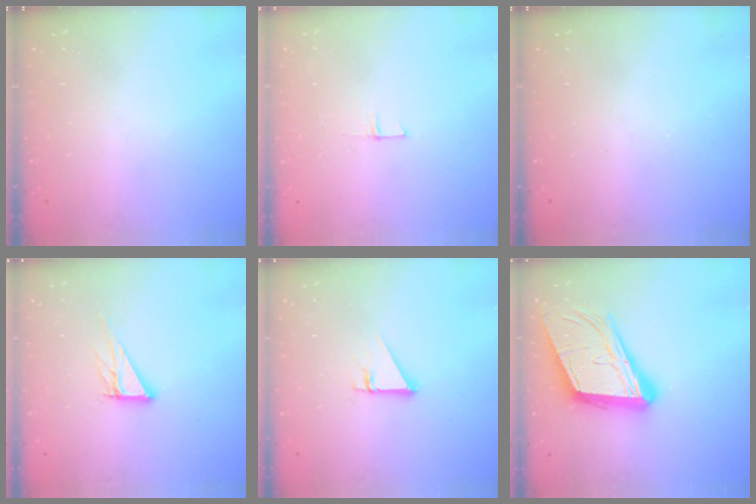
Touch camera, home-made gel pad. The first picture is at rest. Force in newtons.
{"total": 5.1, "press": 5.1, "slide": 0.4}
{"total": 0.0}
{"total": 8.0, "press": 8.0, "slide": 0.7}
{"total": 2.7, "press": 2.7, "slide": 0.1}
{"total": 20.4, "press": 20.0, "slide": 3.9}